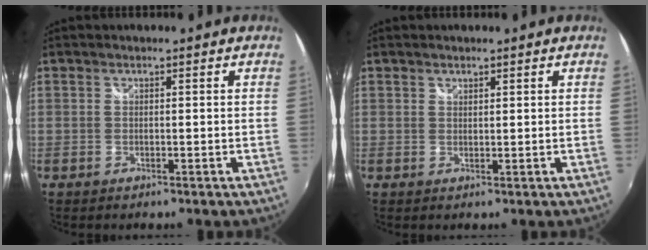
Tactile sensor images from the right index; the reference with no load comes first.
{"total": 0.9, "force": [0.8, 0.5, 0.2], "torque": [-0.001, 0.001, 0.012]}